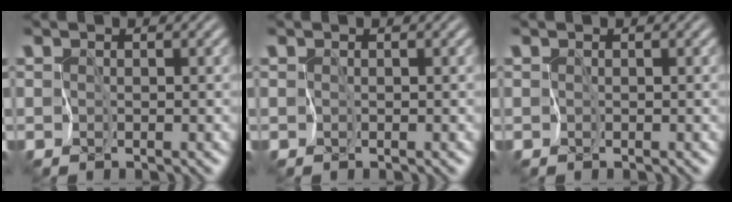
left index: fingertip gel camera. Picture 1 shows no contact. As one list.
[{"total": 0.0}, {"total": 0.0}]